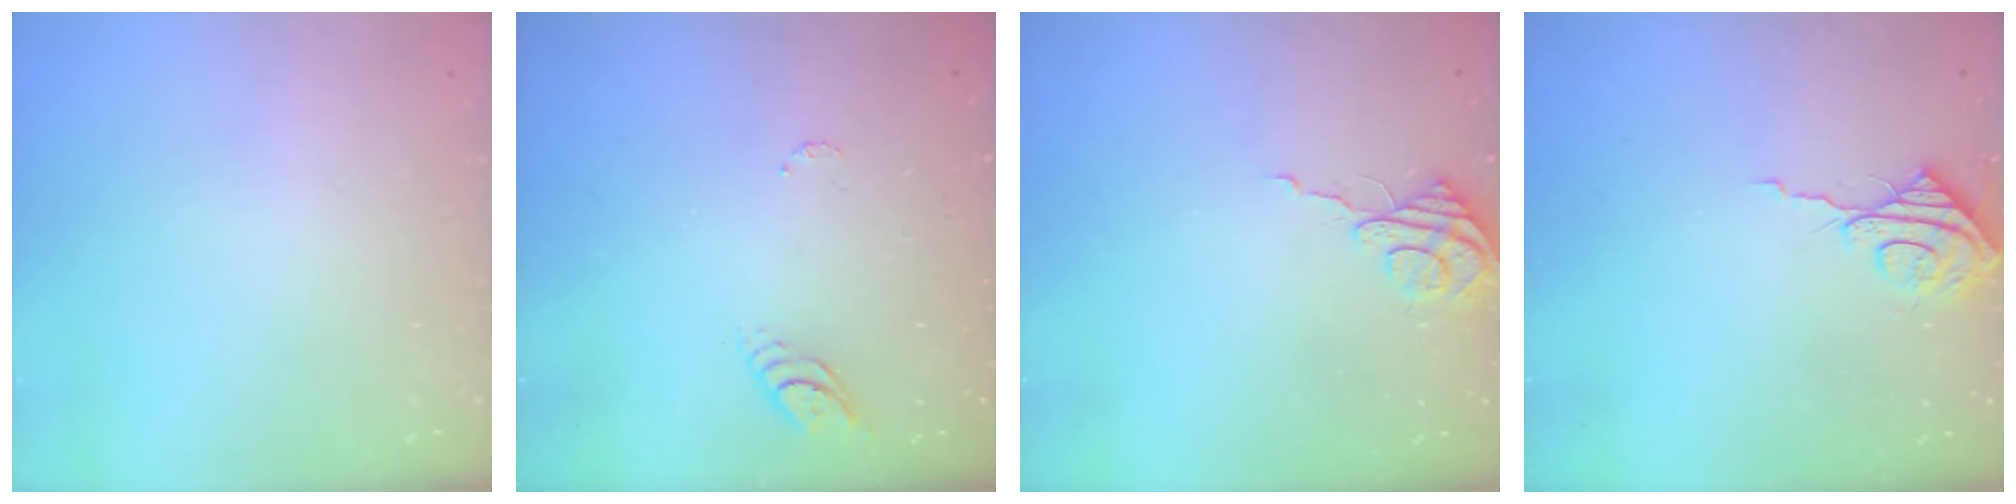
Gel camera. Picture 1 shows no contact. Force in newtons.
{"total": 4.0, "press": 4.0, "slide": 0.4}
{"total": 5.5, "press": 5.5, "slide": 0.3}
{"total": 8.4, "press": 8.4, "slide": 0.2}